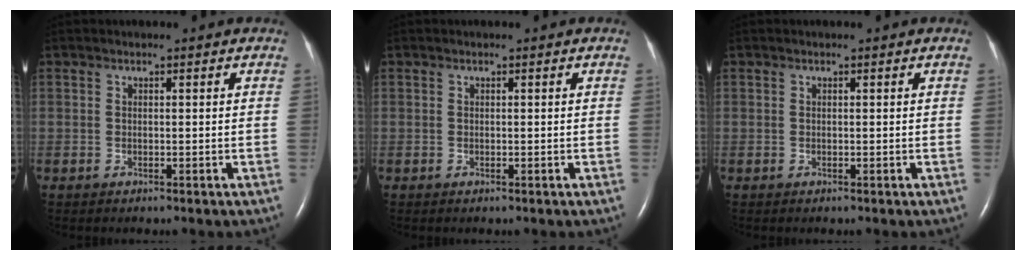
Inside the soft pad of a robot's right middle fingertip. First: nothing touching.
{"total": 0.0}
{"total": 0.0}